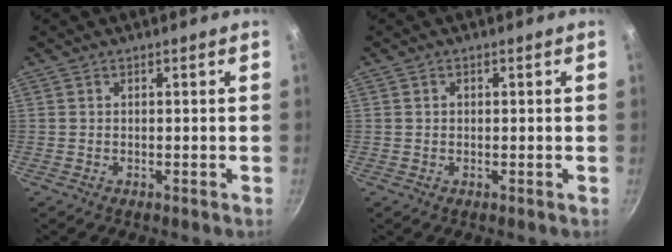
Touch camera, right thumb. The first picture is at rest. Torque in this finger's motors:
{"motor_torque": [0.15, -0.03, -0.06, 0.10, -0.04]}